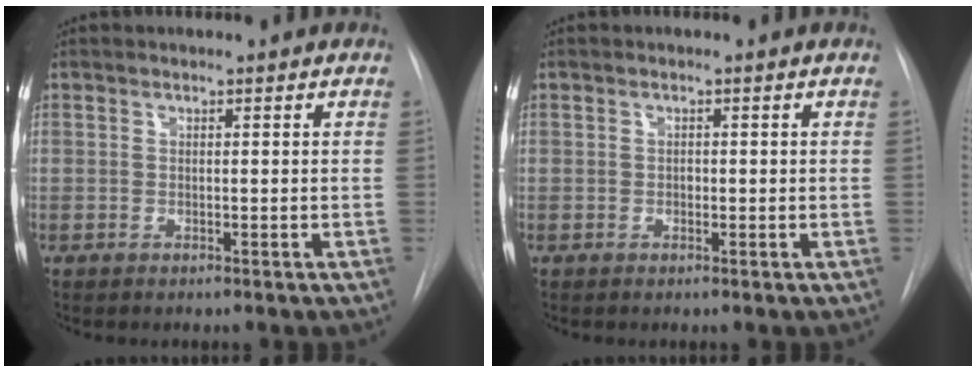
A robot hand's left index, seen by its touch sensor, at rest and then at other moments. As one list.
[{"total": 0.5, "force": [-0.4, 0.3, 0.2], "torque": [-0.002, -0.005, -0.007]}]